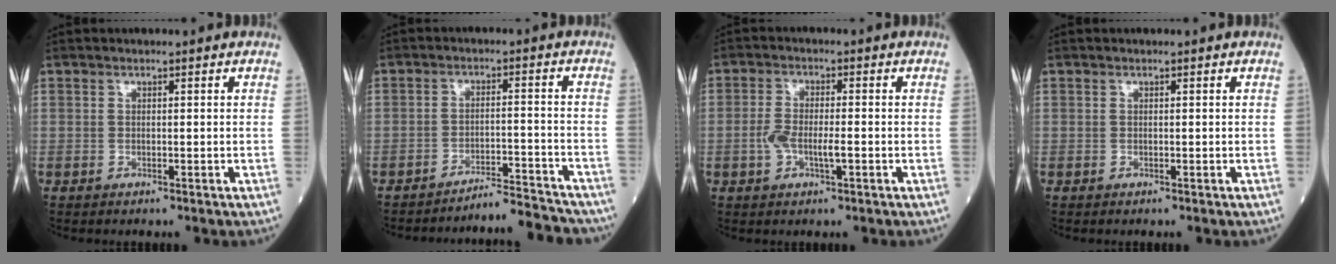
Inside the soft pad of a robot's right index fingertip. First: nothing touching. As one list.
[{"total": 7.7, "force": [-7.7, -0.2, 0.1], "torque": [0.010, 0.017, -0.115]}, {"total": 4.6, "force": [-1.1, 1.5, 4.2], "torque": [-0.088, 0.009, -0.019]}, {"total": 0.0}]